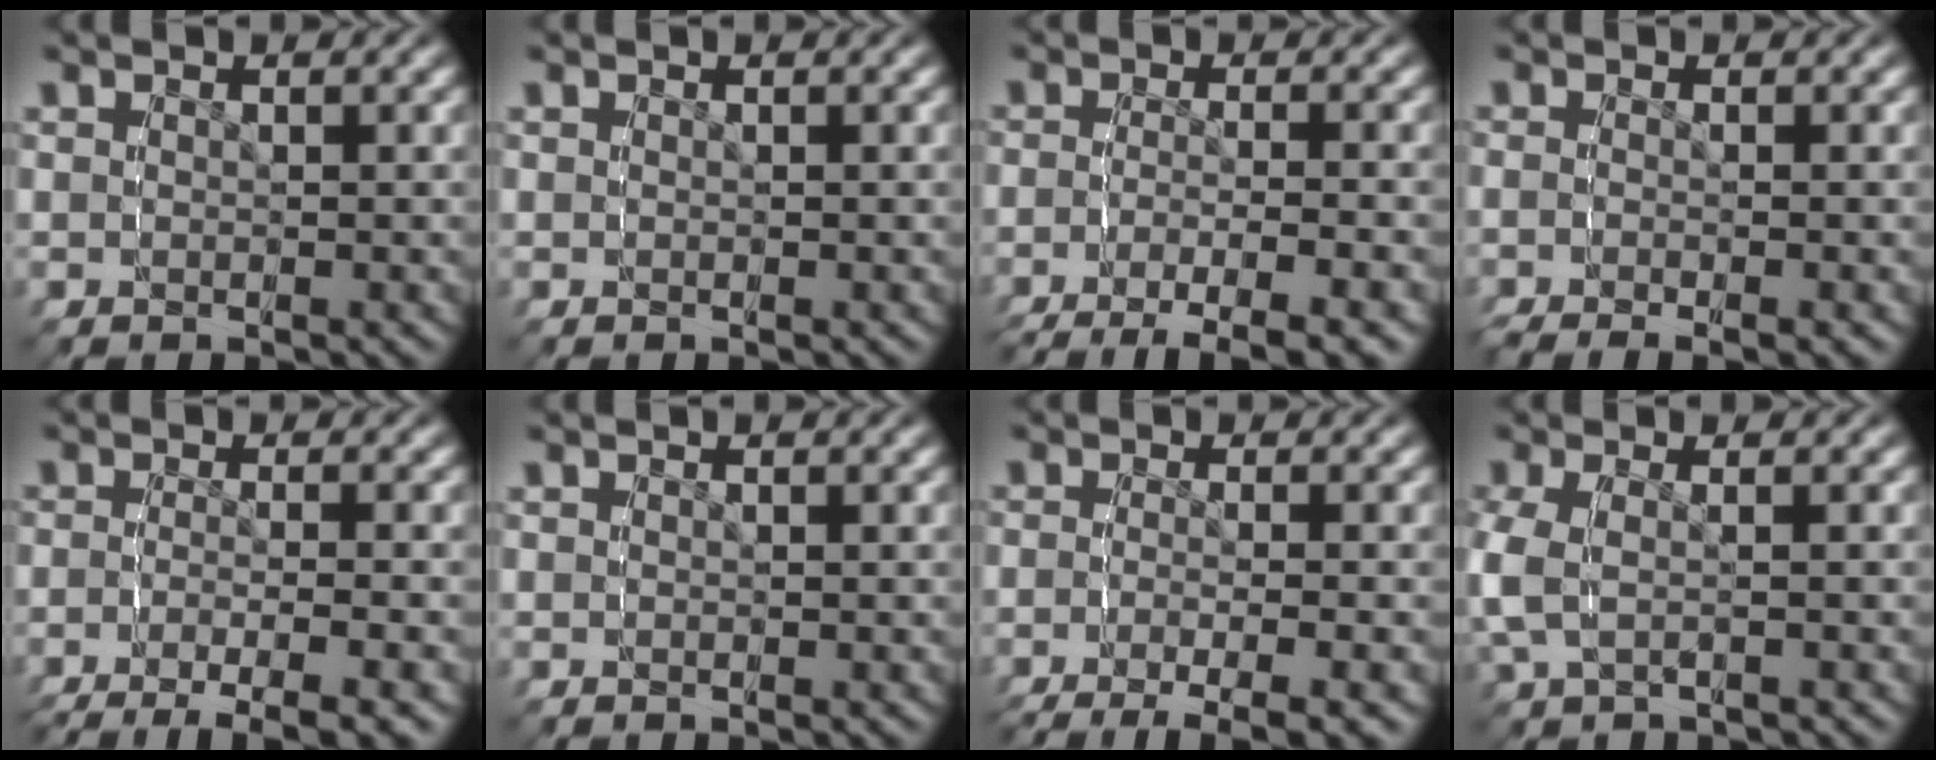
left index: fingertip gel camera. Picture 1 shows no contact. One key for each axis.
{"total": 0.0}
{"total": 7.2, "fx": -6.3, "fy": 1.1, "fz": 3.3, "tx": -0.048, "ty": -0.016, "tz": -0.097}
{"total": 1.7, "fx": -1.5, "fy": -0.2, "fz": 0.7, "tx": -0.019, "ty": 0.000, "tz": -0.033}
{"total": 6.5, "fx": -5.7, "fy": 0.8, "fz": 3.1, "tx": -0.043, "ty": -0.014, "tz": -0.088}
{"total": 0.0}
{"total": 6.0, "fx": -5.1, "fy": 0.6, "fz": 3.1, "tx": -0.043, "ty": -0.014, "tz": -0.078}
{"total": 2.9, "fx": -0.8, "fy": 1.8, "fz": 2.1, "tx": -0.073, "ty": -0.009, "tz": -0.007}